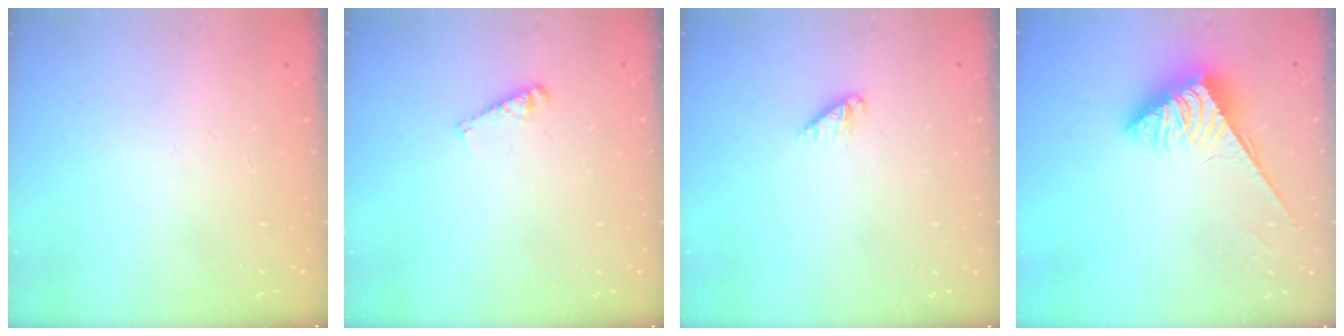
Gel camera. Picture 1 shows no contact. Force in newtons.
{"total": 3.5, "press": 3.5, "slide": 0.3}
{"total": 2.7, "press": 2.7, "slide": 0.4}
{"total": 3.8, "press": 3.8, "slide": 0.6}